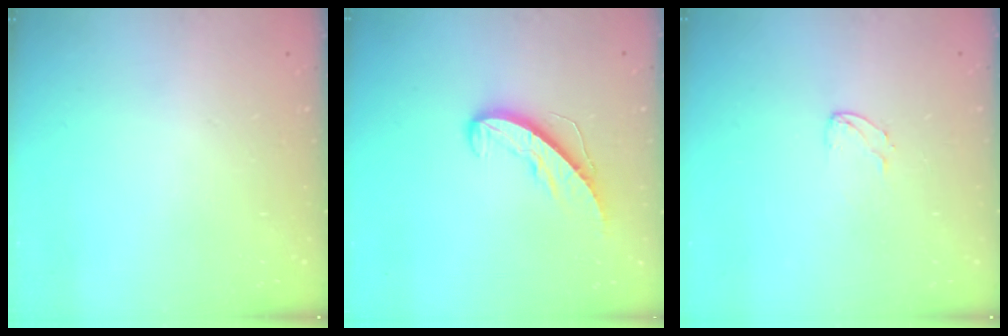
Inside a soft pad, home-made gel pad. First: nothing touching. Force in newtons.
{"total": 8.5, "press": 8.4, "slide": 0.8}
{"total": 3.1, "press": 3.1, "slide": 0.2}